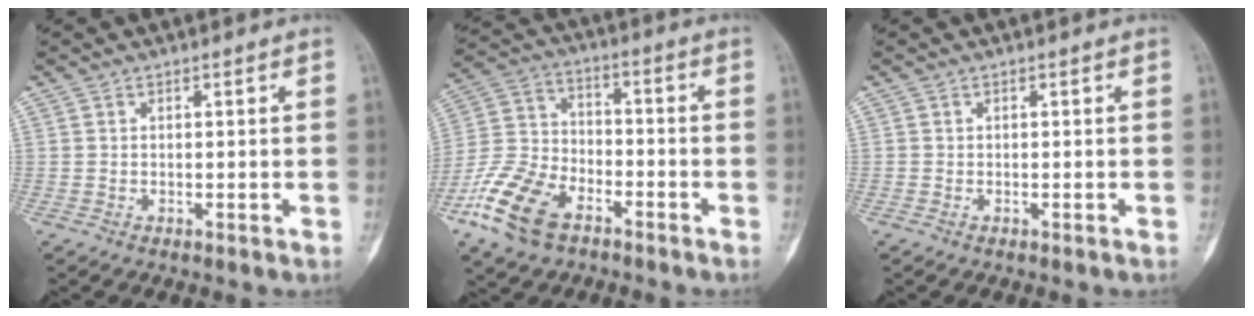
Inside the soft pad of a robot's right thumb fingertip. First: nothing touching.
{"total": 15.1, "force": [-8.5, 8.6, 9.0], "torque": [-0.181, 0.038, -0.172]}
{"total": 0.0}